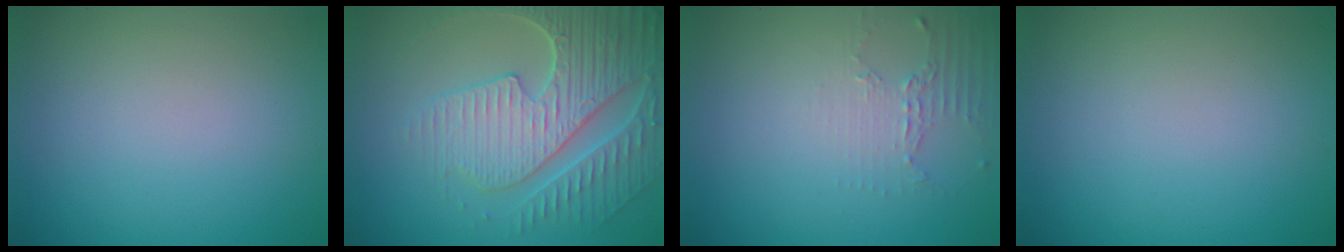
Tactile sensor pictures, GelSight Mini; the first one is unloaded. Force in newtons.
{"total": 7.0, "press": 5.7, "slide": 4.2}
{"total": 2.0, "press": 1.5, "slide": 1.4}
{"total": 0.0}